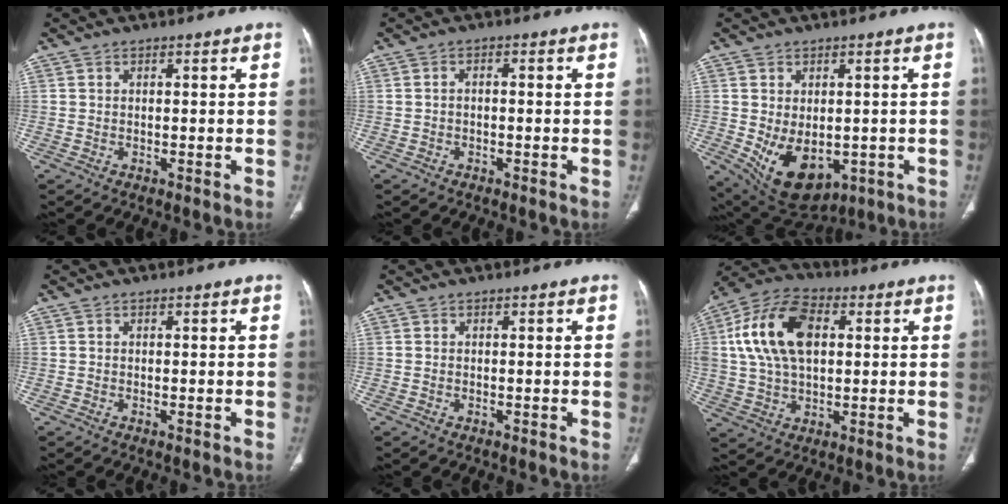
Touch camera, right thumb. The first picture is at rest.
{"total": 1.1, "force": [-0.4, 0.7, 0.7], "torque": [-0.012, 0.006, -0.009]}
{"total": 11.6, "force": [-2.4, 7.5, 8.5], "torque": [-0.122, -0.009, -0.009]}
{"total": 0.0}
{"total": 0.0}
{"total": 16.6, "force": [3.4, 10.0, 12.9], "torque": [-0.241, 0.016, 0.060]}